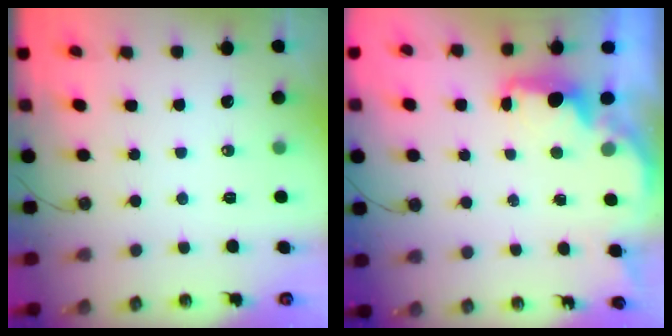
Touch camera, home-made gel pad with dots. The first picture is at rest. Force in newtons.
{"total": 2.1, "press": 2.0, "slide": 0.6}